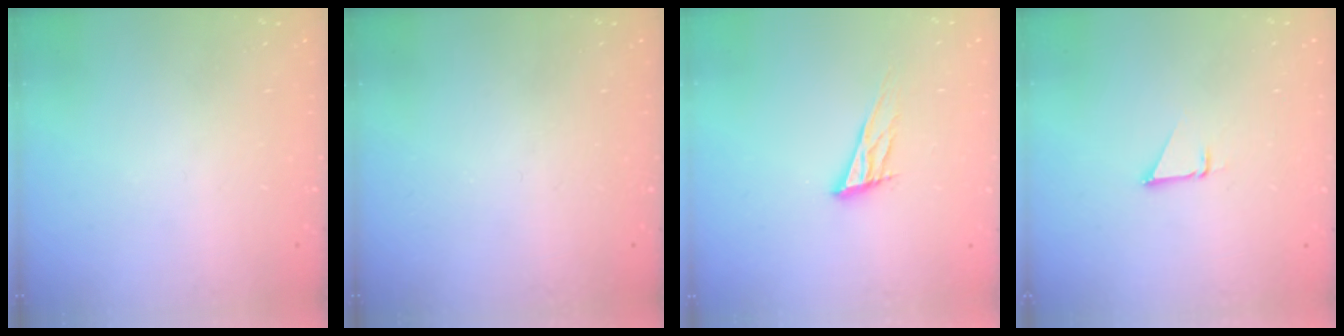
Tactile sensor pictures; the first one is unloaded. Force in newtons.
{"total": 0.0}
{"total": 11.0, "press": 10.7, "slide": 2.6}
{"total": 1.5, "press": 1.5, "slide": 0.1}